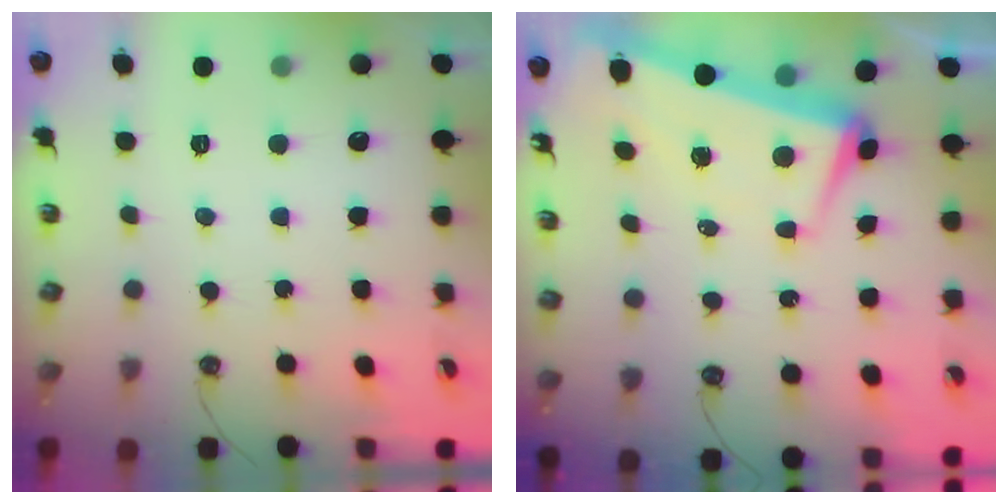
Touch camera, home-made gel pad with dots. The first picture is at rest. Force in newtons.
{"total": 2.1, "press": 0.4, "slide": 2.1}